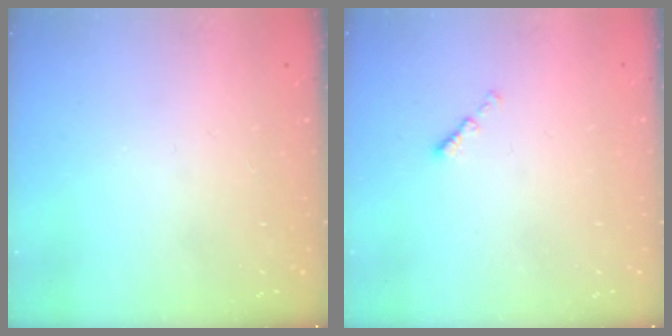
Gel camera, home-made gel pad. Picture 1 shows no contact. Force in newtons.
{"total": 0.0}